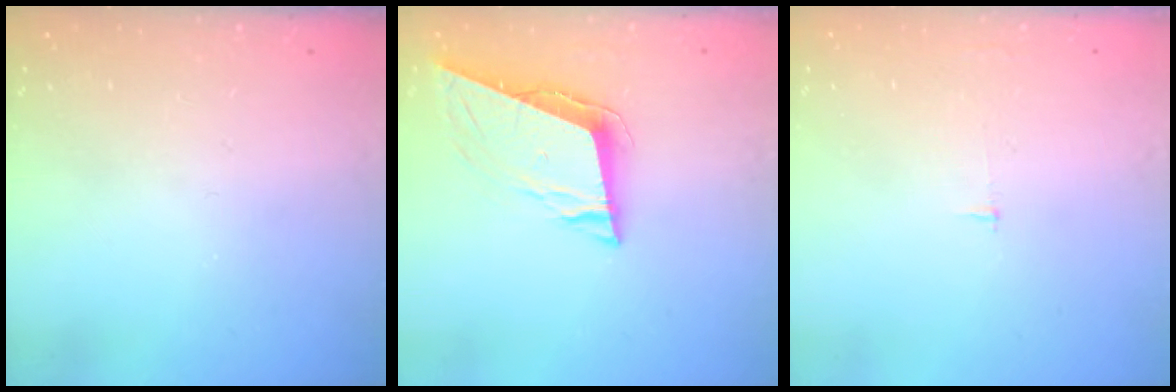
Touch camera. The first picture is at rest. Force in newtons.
{"total": 9.1, "press": 8.5, "slide": 3.1}
{"total": 2.5, "press": 2.5, "slide": 0.2}